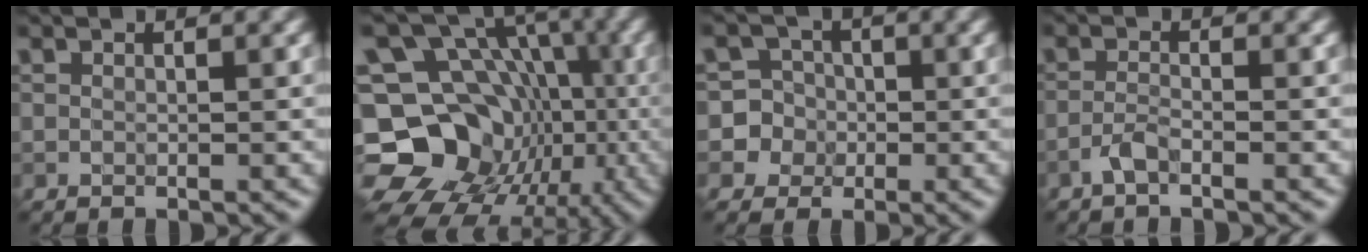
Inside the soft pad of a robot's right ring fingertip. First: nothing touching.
{"total": 18.5, "force": [-6.1, 15.3, 8.5], "torque": [-0.150, -0.004, -0.104]}
{"total": 5.5, "force": [-1.0, 5.4, 0.5], "torque": [0.014, 0.015, -0.028]}
{"total": 1.5, "force": [-1.0, 0.3, 1.1], "torque": [-0.023, 0.004, -0.025]}